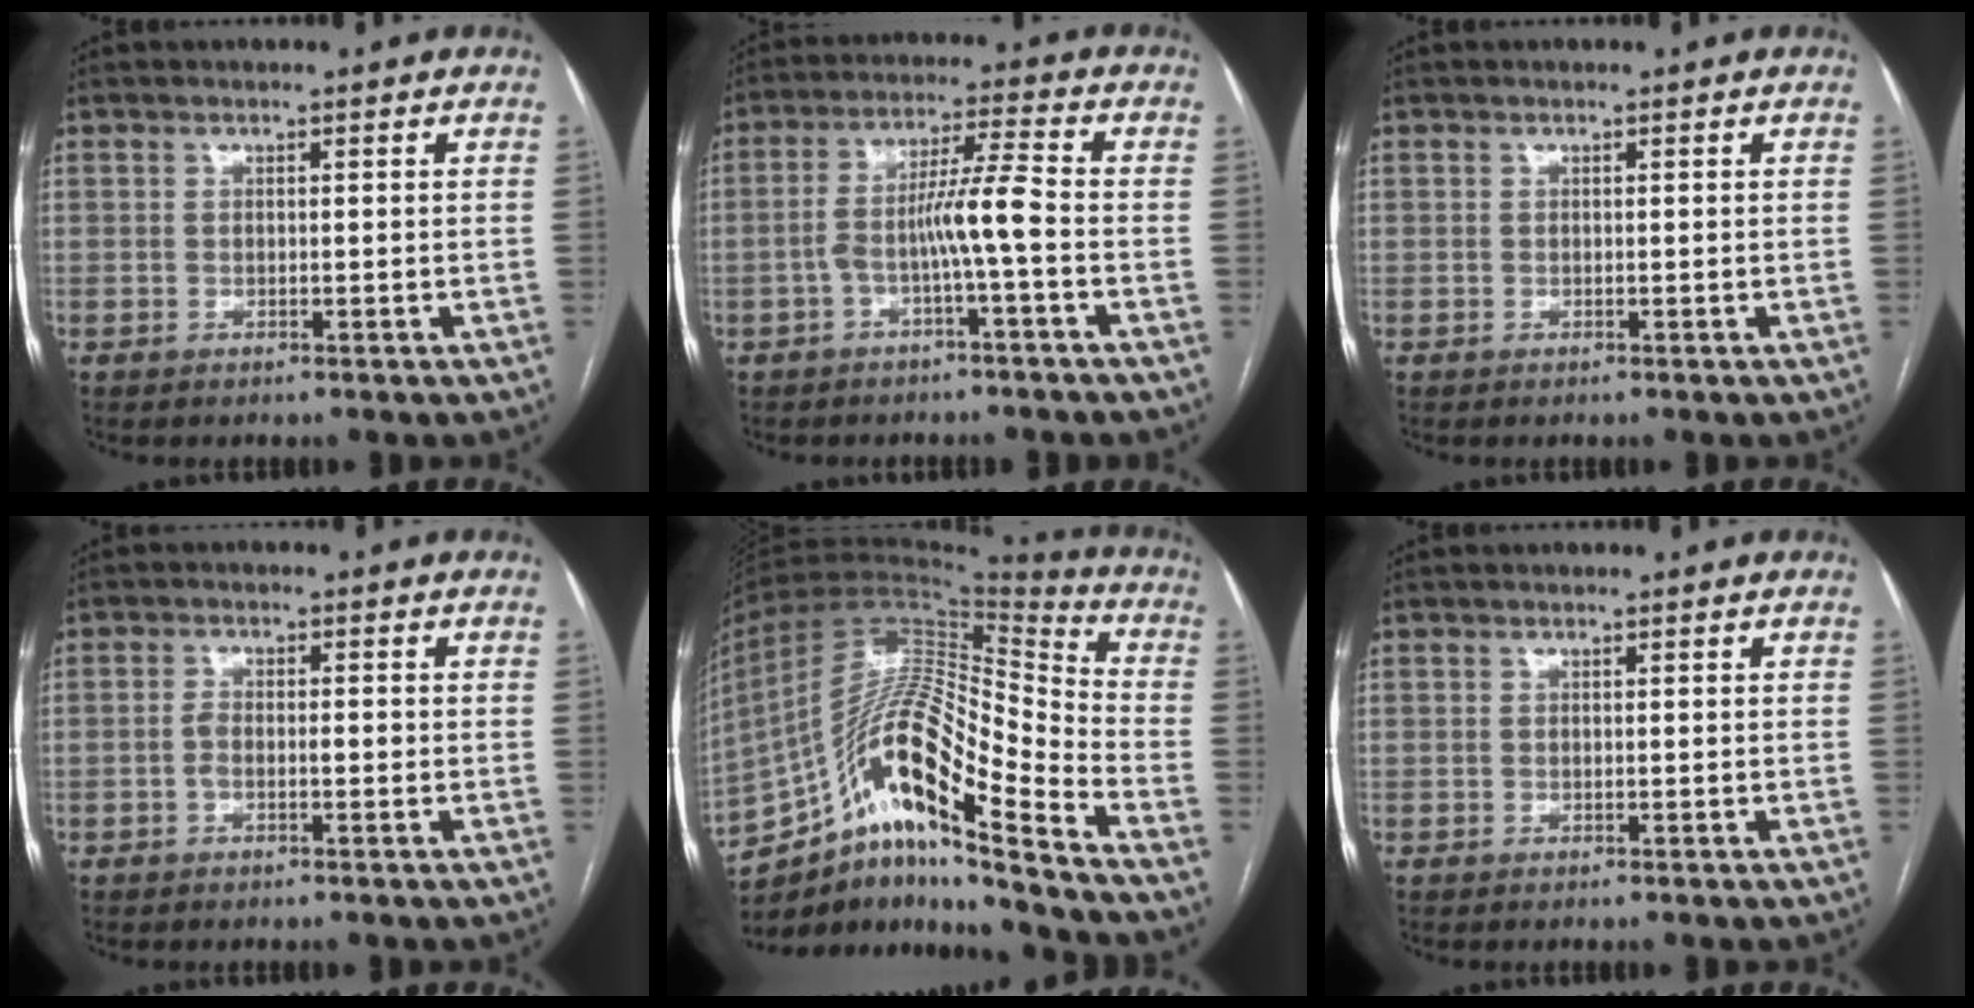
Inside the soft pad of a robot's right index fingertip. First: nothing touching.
{"total": 7.0, "force": [-2.1, -0.3, 6.7], "torque": [-0.126, 0.023, -0.035]}
{"total": 0.0}
{"total": 2.6, "force": [-0.6, 1.1, 2.2], "torque": [-0.042, 0.013, -0.008]}
{"total": 19.5, "force": [-12.2, 2.2, 15.0], "torque": [-0.285, 0.019, -0.217]}
{"total": 0.0}